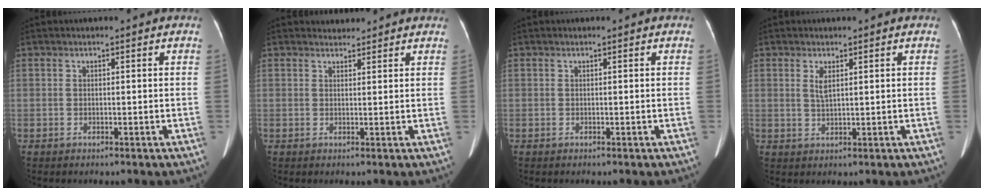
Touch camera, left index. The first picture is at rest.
{"total": 2.0, "force": [1.9, 0.6, -0.2], "torque": [-0.002, 0.012, 0.026]}
{"total": 0.0}
{"total": 2.0, "force": [0.9, 0.5, 1.7], "torque": [-0.043, -0.004, 0.023]}